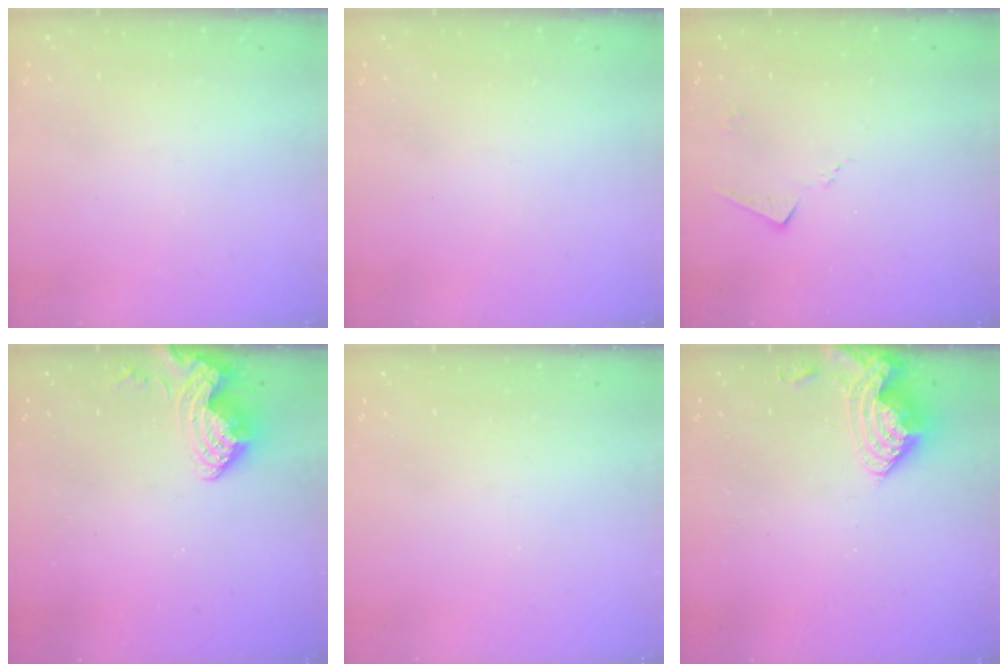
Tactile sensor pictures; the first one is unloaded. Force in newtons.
{"total": 0.0}
{"total": 7.4, "press": 7.4, "slide": 0.2}
{"total": 10.1, "press": 10.0, "slide": 1.2}
{"total": 0.0}
{"total": 9.3, "press": 9.3, "slide": 1.0}